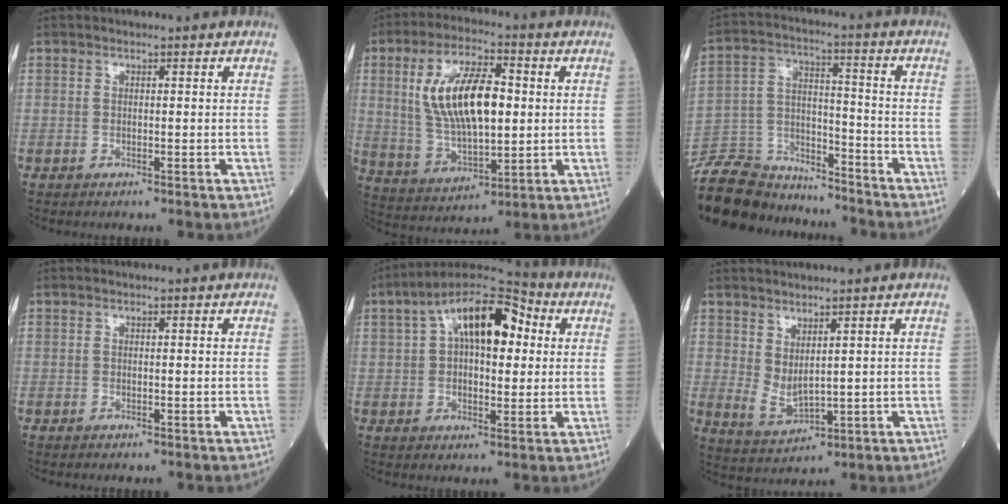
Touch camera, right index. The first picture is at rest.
{"total": 14.5, "force": [2.3, 5.4, 13.2], "torque": [-0.263, 0.009, 0.047]}
{"total": 15.1, "force": [-14.2, 4.1, 2.9], "torque": [-0.059, 0.027, -0.247]}
{"total": 0.0}
{"total": 14.5, "force": [4.1, 5.9, 12.6], "torque": [-0.208, 0.044, 0.060]}
{"total": 4.5, "force": [1.4, 1.8, 3.8], "torque": [-0.086, -0.008, 0.045]}